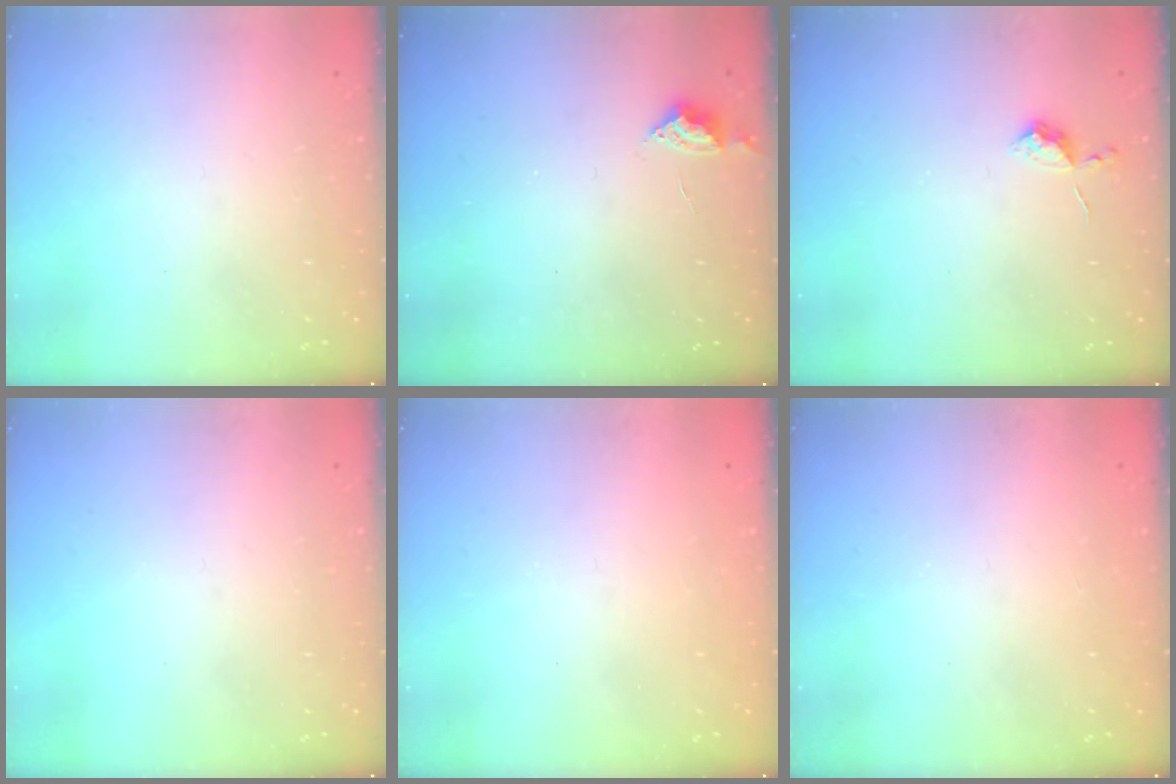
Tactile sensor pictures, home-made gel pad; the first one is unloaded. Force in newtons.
{"total": 3.8, "press": 3.7, "slide": 0.6}
{"total": 7.0, "press": 6.9, "slide": 0.9}
{"total": 0.0}
{"total": 1.5, "press": 1.3, "slide": 0.9}
{"total": 0.9, "press": 0.9, "slide": 0.1}